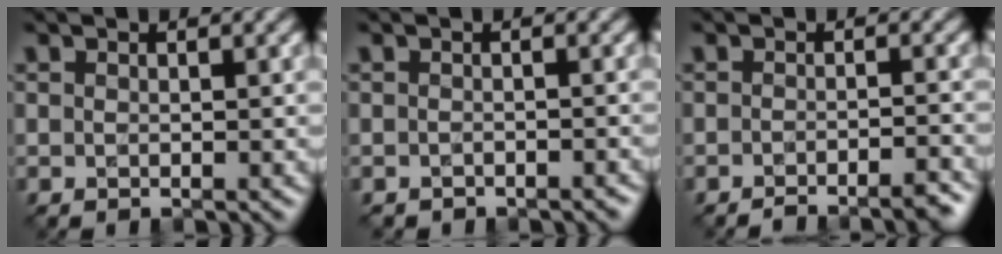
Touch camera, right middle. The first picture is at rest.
{"total": 0.9, "force": [-0.8, 0.4, 0.0], "torque": [0.002, -0.002, -0.010]}
{"total": 3.4, "force": [-2.8, 0.5, 1.9], "torque": [-0.020, 0.007, -0.044]}